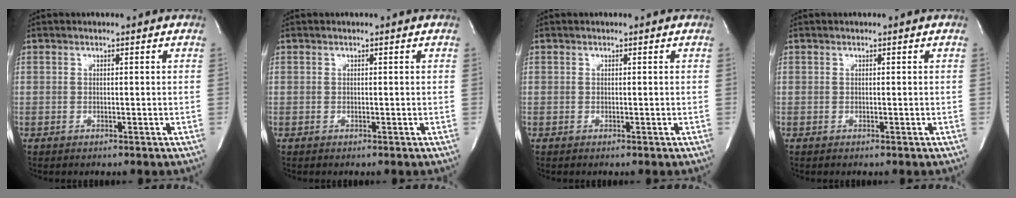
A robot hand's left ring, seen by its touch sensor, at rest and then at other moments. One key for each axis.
{"total": 0.0}
{"total": 0.0}
{"total": 0.0}